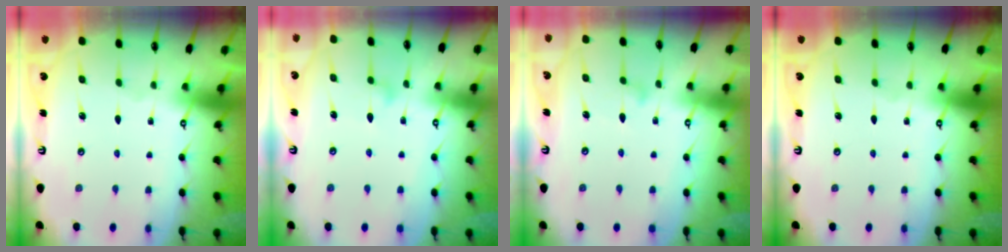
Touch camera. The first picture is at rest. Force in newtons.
{"total": 7.8, "press": 7.8, "slide": 0.6}
{"total": 7.9, "press": 7.9, "slide": 0.4}
{"total": 0.0}